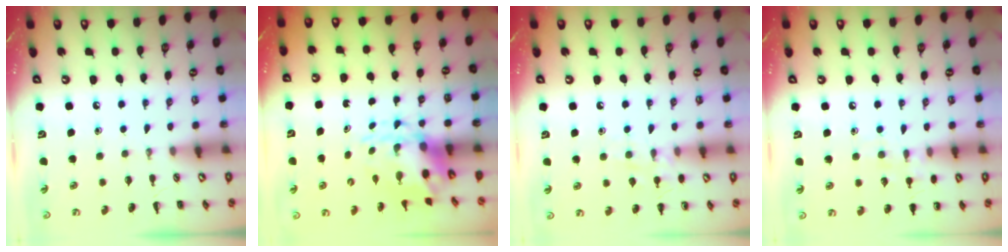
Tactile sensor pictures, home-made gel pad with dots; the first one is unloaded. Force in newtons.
{"total": 5.9, "press": 5.8, "slide": 1.1}
{"total": 8.5, "press": 8.4, "slide": 1.4}
{"total": 8.4, "press": 8.2, "slide": 1.9}